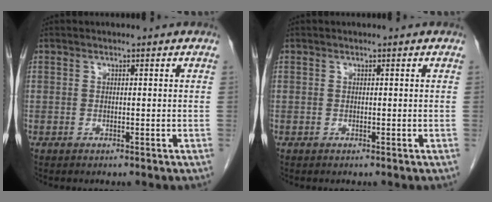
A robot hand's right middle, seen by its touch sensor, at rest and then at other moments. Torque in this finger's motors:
{"motor_torque": [0.00, 0.00, 0.00, 0.00]}